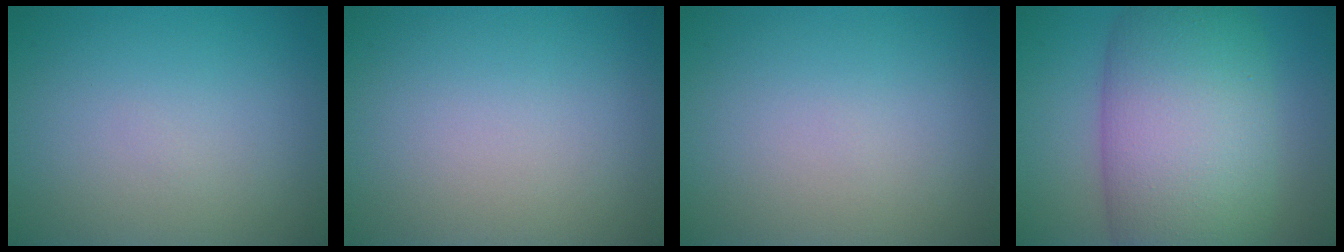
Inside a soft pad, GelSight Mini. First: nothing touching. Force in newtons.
{"total": 0.0}
{"total": 0.0}
{"total": 13.6, "press": 13.5, "slide": 0.6}